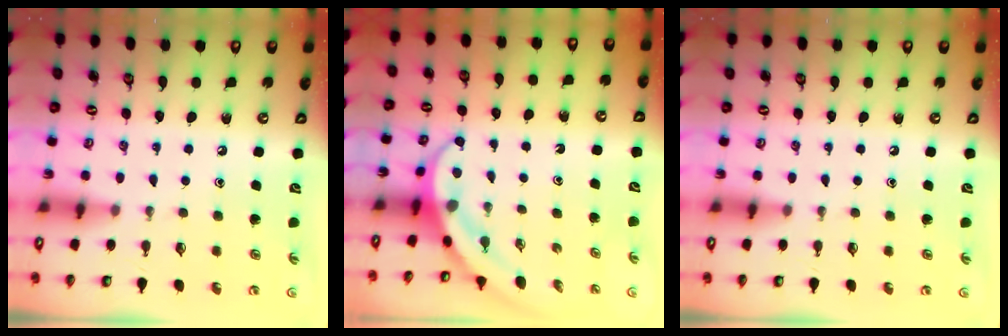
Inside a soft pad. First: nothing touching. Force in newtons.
{"total": 4.0, "press": 4.0, "slide": 0.4}
{"total": 0.0}